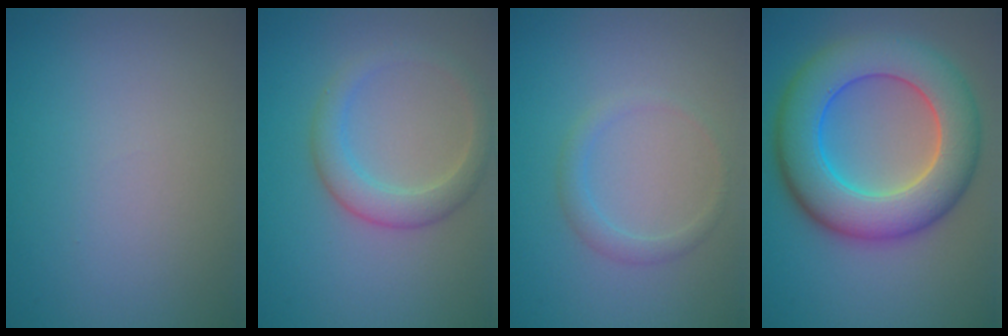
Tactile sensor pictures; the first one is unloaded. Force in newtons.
{"total": 3.1, "press": 3.1, "slide": 0.2}
{"total": 1.5, "press": 1.5, "slide": 0.1}
{"total": 10.4, "press": 10.3, "slide": 0.6}